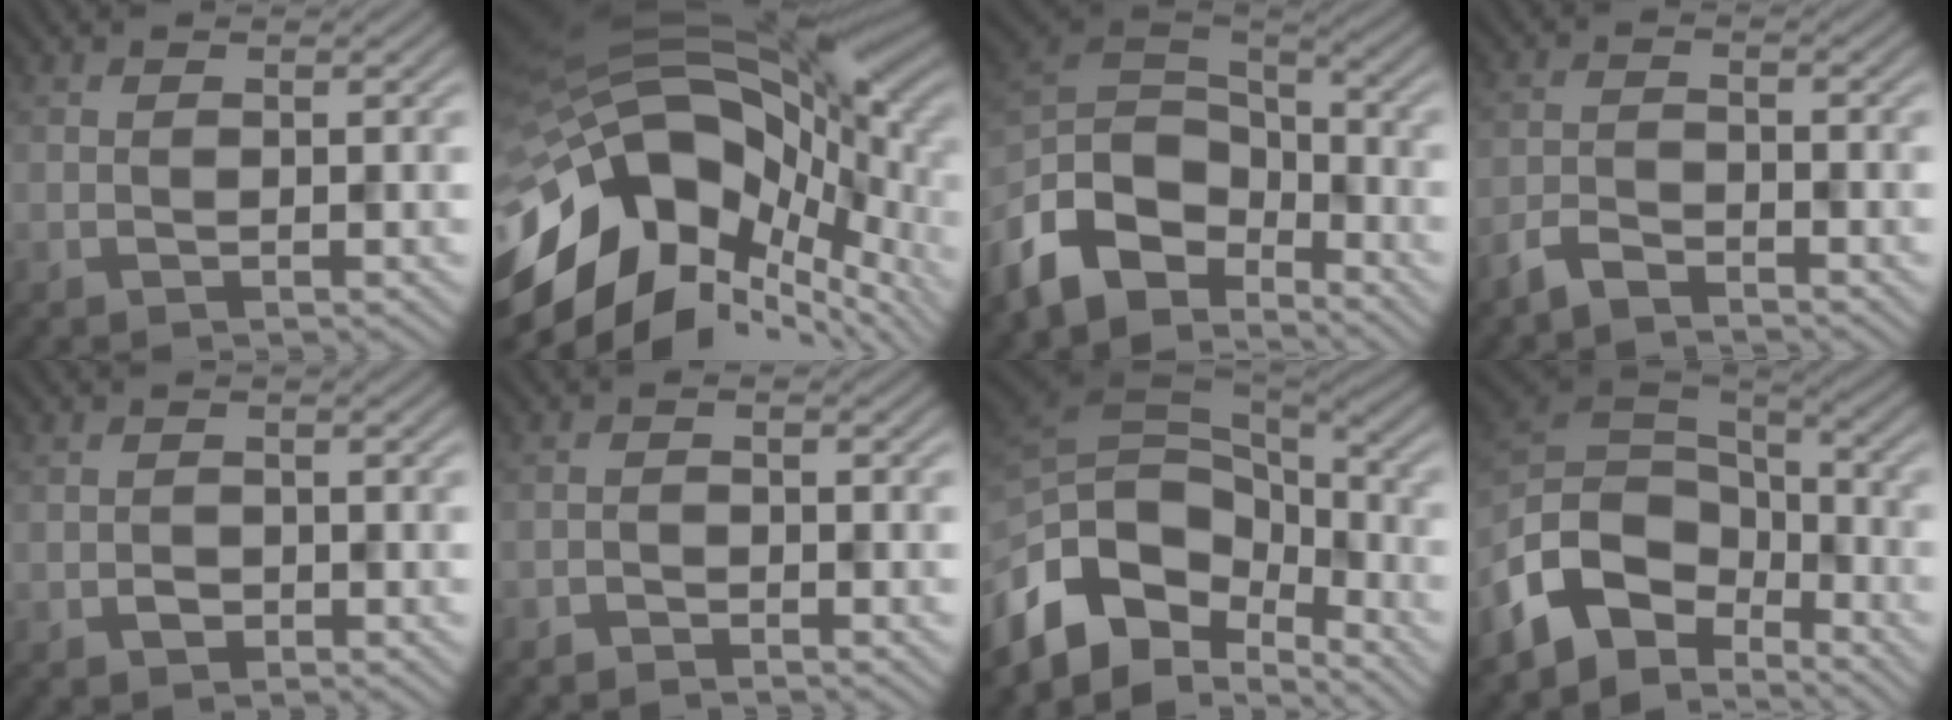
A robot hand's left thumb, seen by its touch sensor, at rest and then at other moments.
{"total": 19.6, "force": [-5.5, 11.4, 15.0], "torque": [-0.307, -0.016, -0.098]}
{"total": 11.2, "force": [-7.0, 6.3, 6.1], "torque": [-0.149, -0.011, -0.142]}
{"total": 3.0, "force": [-2.7, 0.7, 1.2], "torque": [-0.029, -0.002, -0.066]}
{"total": 1.2, "force": [-0.7, 0.9, 0.5], "torque": [-0.007, -0.001, -0.016]}
{"total": 1.5, "force": [-1.4, 0.3, 0.2], "torque": [-0.005, 0.001, -0.032]}
{"total": 15.1, "force": [-6.6, 9.5, 9.7], "torque": [-0.252, -0.029, -0.098]}
{"total": 10.2, "force": [-5.9, 6.2, 5.5], "torque": [-0.119, -0.007, -0.131]}